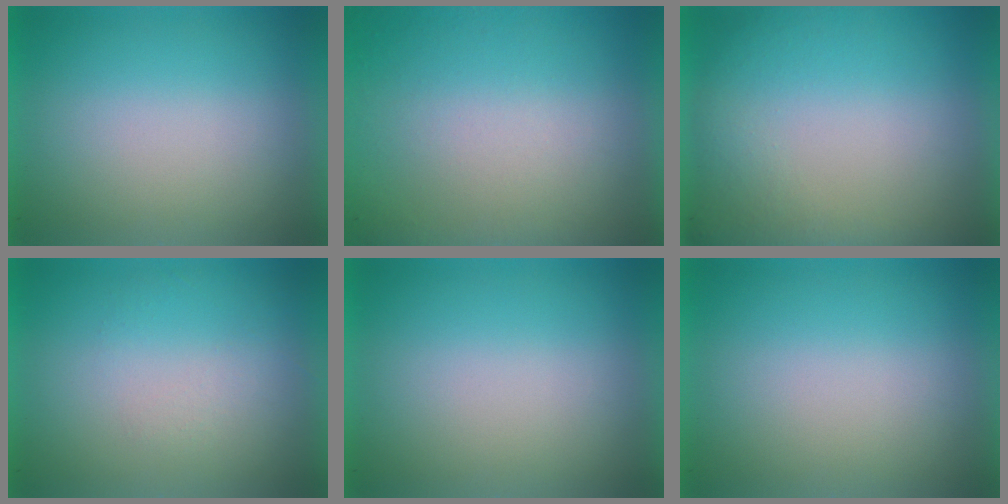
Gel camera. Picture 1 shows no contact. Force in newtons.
{"total": 5.9}
{"total": 5.9}
{"total": 1.2}
{"total": 0.0}
{"total": 0.0}